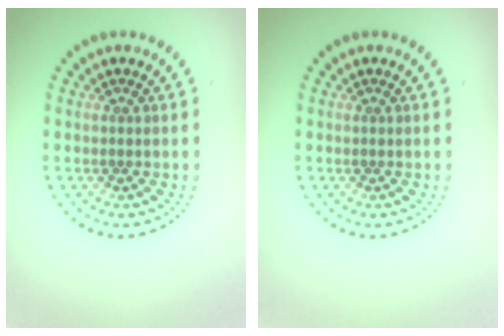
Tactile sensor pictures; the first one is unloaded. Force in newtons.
{"total": 0.0}